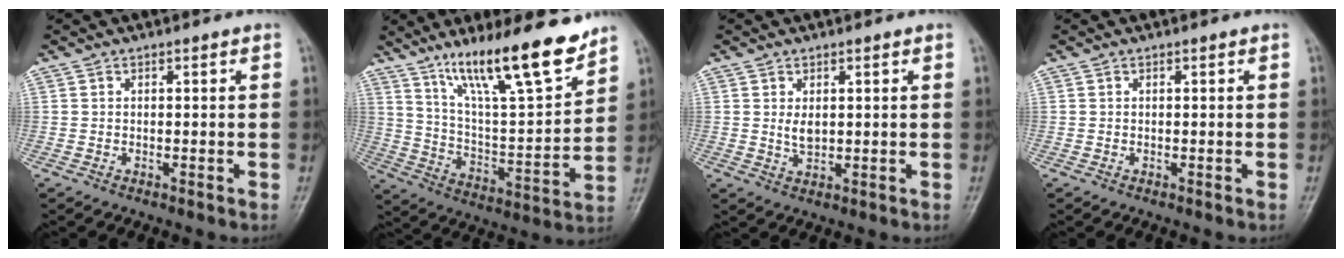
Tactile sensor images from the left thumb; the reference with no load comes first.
{"total": 19.3, "force": [13.7, 3.7, 13.0], "torque": [-0.186, -0.077, 0.237]}
{"total": 2.8, "force": [0.9, 1.5, 2.2], "torque": [-0.033, -0.011, 0.020]}
{"total": 0.0}